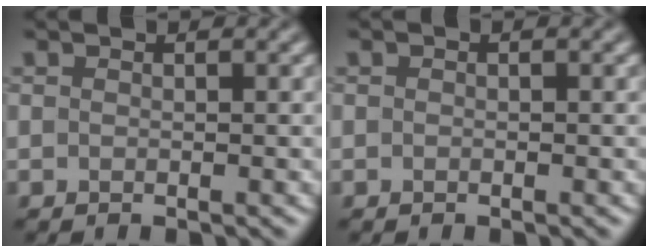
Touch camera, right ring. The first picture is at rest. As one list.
[{"total": 0.0}]